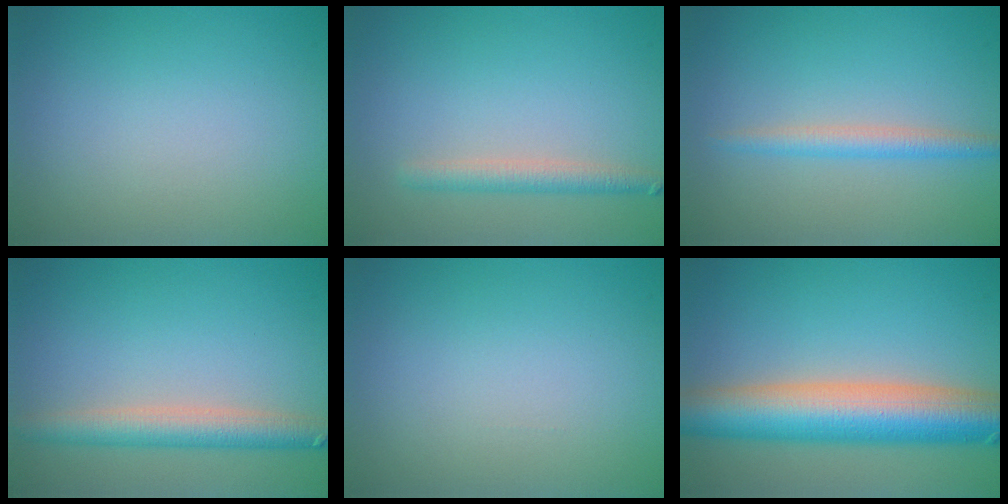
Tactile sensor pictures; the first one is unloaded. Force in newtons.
{"total": 2.3, "press": 2.3, "slide": 0.1}
{"total": 2.2, "press": 2.2, "slide": 0.0}
{"total": 3.9, "press": 3.9, "slide": 0.3}
{"total": 0.0}
{"total": 10.1, "press": 10.1, "slide": 0.4}